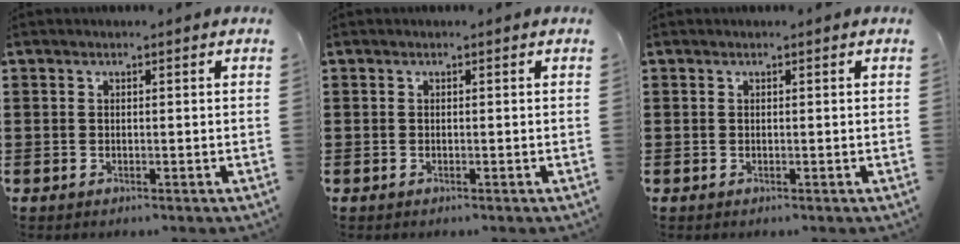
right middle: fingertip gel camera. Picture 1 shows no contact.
{"total": 0.0}
{"total": 0.0}